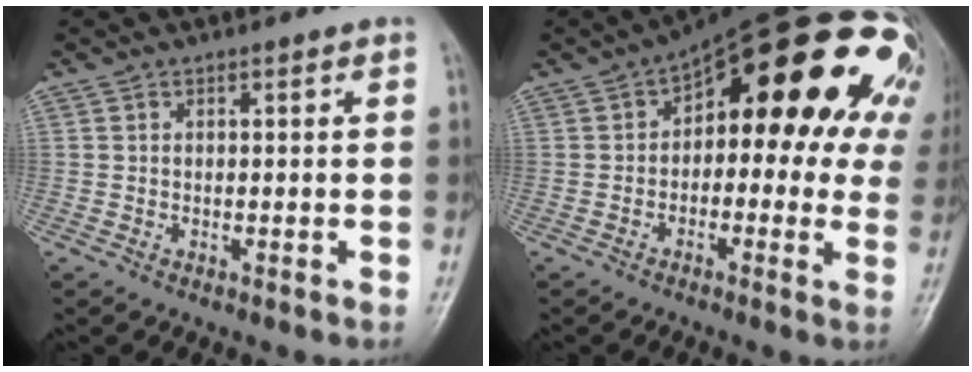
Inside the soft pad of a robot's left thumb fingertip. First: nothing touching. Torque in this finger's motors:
{"motor_torque": [1.36, 1.93, 1.23, -0.32, 0.31]}